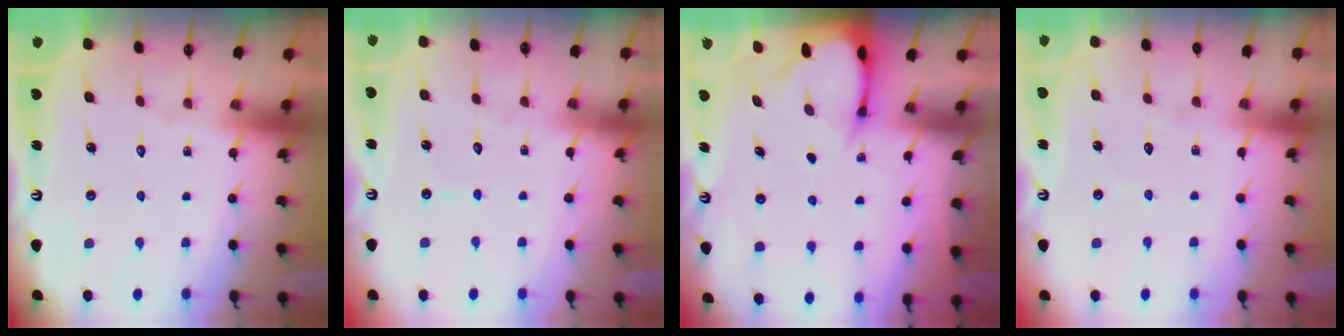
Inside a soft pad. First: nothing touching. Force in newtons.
{"total": 3.2, "press": 3.2, "slide": 0.3}
{"total": 3.1, "press": 3.1, "slide": 0.4}
{"total": 2.6, "press": 2.6, "slide": 0.3}